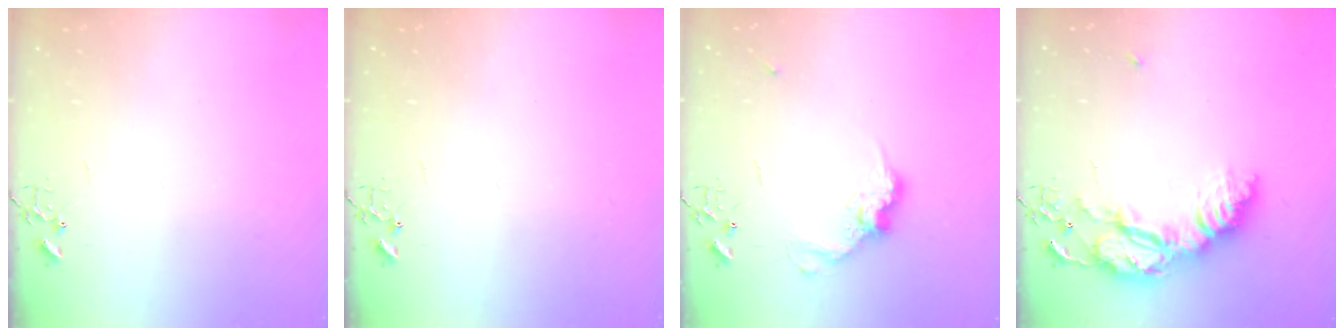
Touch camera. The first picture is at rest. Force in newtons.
{"total": 0.0}
{"total": 11.8, "press": 11.8, "slide": 0.6}
{"total": 20.7, "press": 20.6, "slide": 1.8}